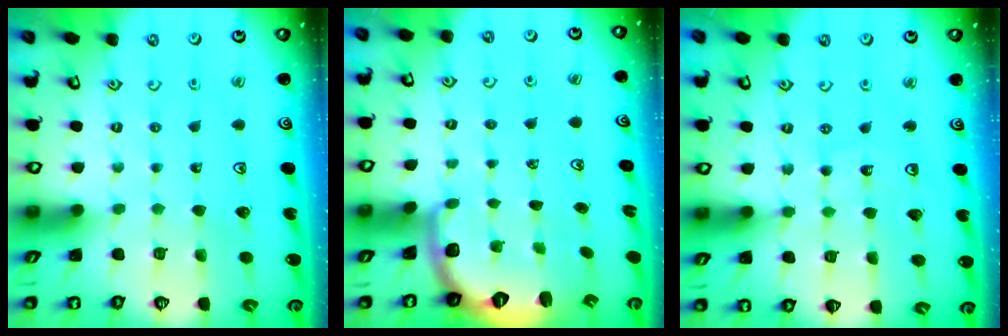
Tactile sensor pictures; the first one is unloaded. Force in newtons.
{"total": 2.5, "press": 1.9, "slide": 1.6}
{"total": 9.2, "press": 8.7, "slide": 2.9}